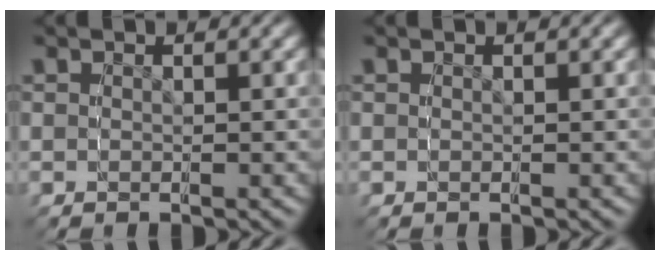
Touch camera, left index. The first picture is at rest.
{"total": 0.0}